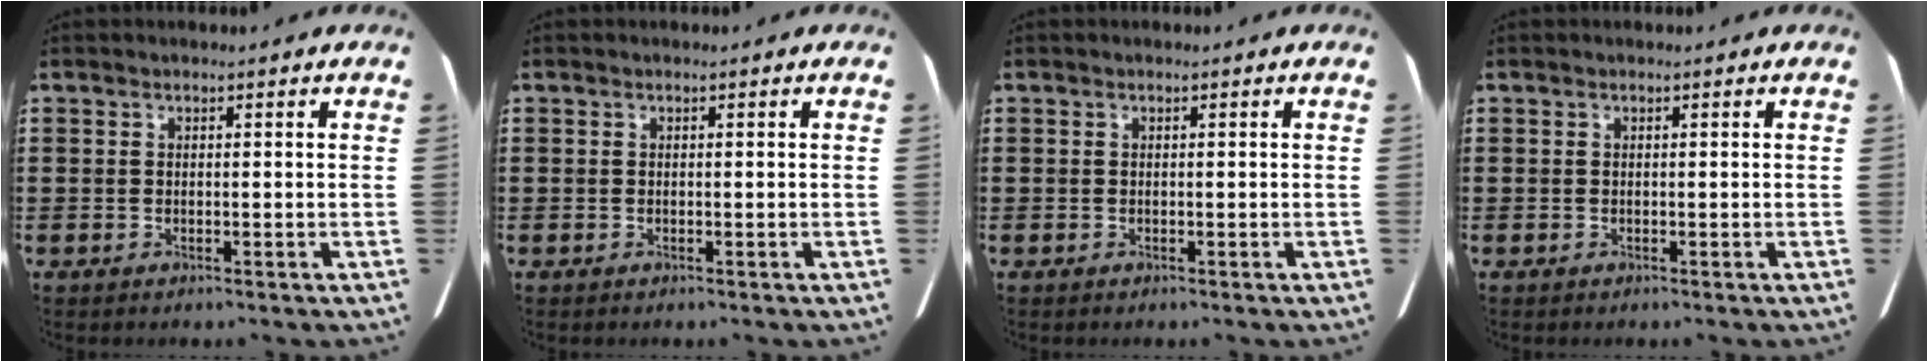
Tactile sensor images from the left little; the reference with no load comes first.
{"total": 0.0}
{"total": 0.0}
{"total": 0.0}